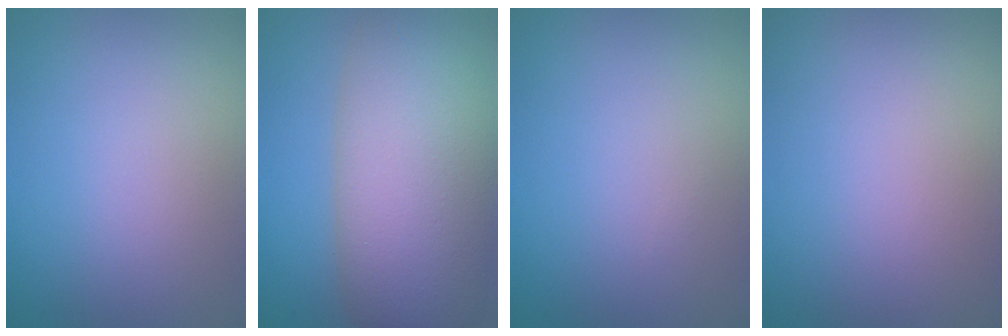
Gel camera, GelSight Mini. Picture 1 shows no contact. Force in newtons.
{"total": 10.8, "press": 10.8, "slide": 0.4}
{"total": 0.0}
{"total": 0.0}